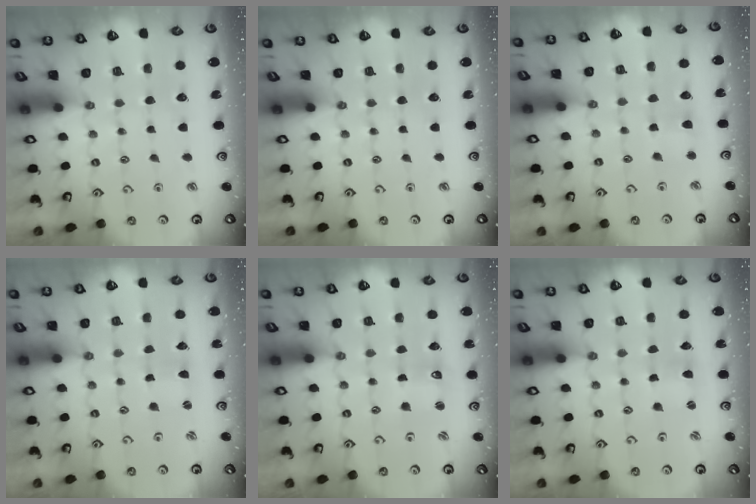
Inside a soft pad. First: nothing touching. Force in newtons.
{"total": 0.0}
{"total": 3.4, "press": 3.4, "slide": 0.6}
{"total": 0.8, "press": 0.8, "slide": 0.2}
{"total": 1.7, "press": 1.6, "slide": 0.3}
{"total": 1.2, "press": 1.2, "slide": 0.1}